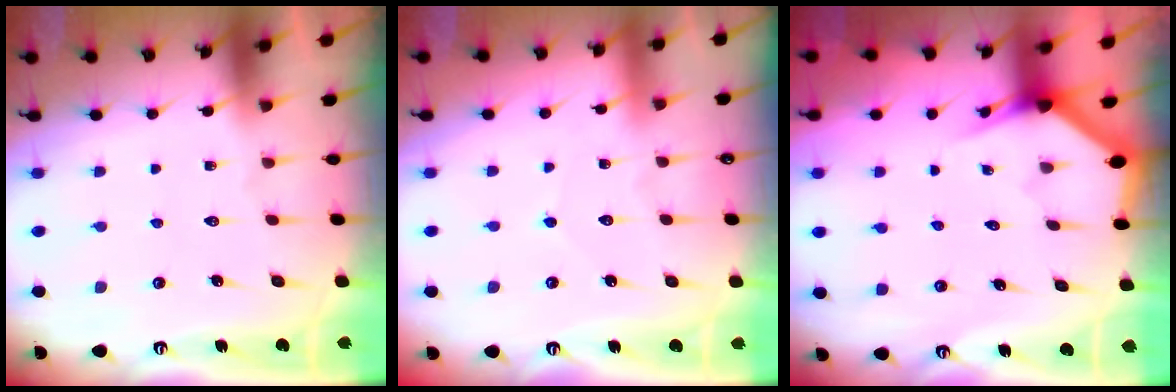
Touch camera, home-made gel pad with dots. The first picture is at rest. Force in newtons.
{"total": 2.8, "press": 2.7, "slide": 0.4}
{"total": 3.0, "press": 3.0, "slide": 0.1}